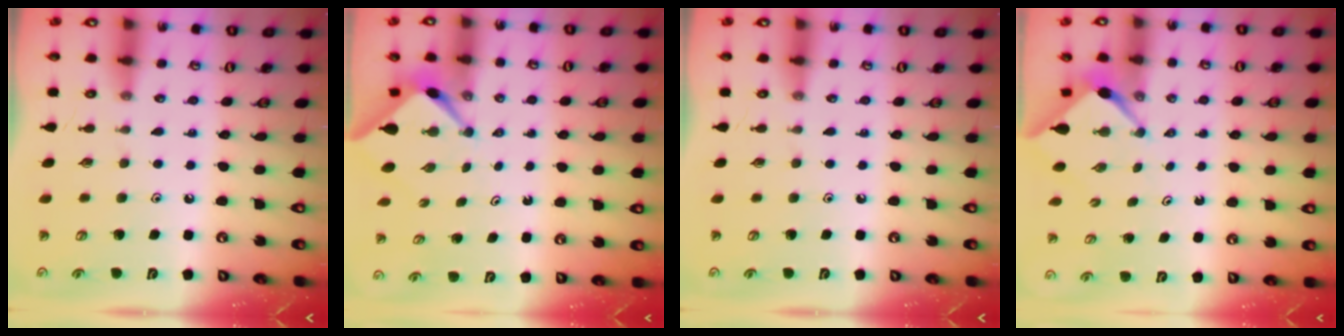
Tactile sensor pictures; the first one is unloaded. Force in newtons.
{"total": 2.6, "press": 2.6, "slide": 0.3}
{"total": 0.0}
{"total": 2.5, "press": 2.5, "slide": 0.2}